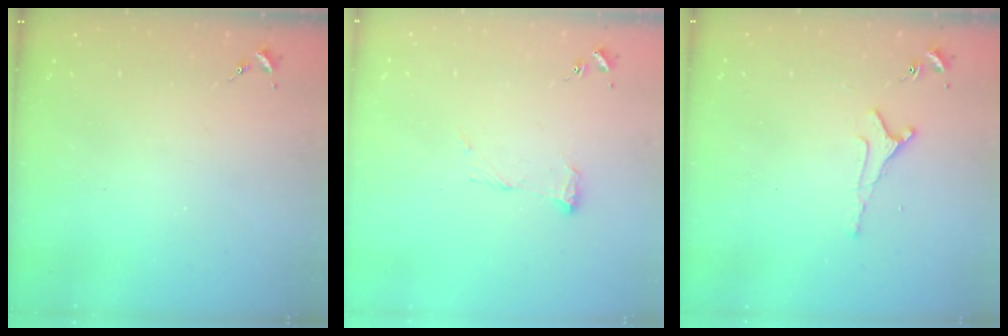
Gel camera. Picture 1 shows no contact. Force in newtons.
{"total": 8.1, "press": 8.1, "slide": 0.2}
{"total": 3.8, "press": 3.7, "slide": 0.5}